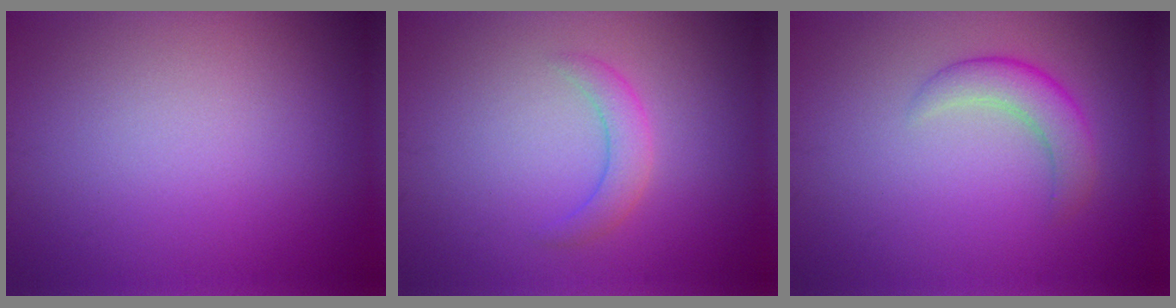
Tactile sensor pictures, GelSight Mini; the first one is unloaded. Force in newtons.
{"total": 2.0, "press": 2.0, "slide": 0.0}
{"total": 2.8, "press": 2.8, "slide": 0.2}